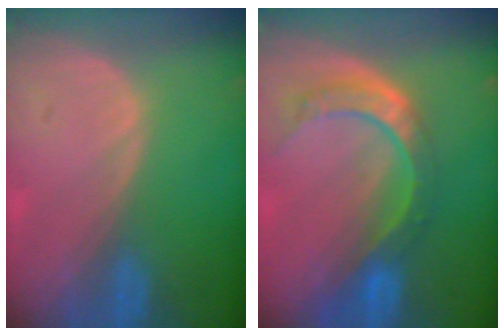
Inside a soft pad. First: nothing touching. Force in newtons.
{"total": 8.8, "press": 7.3, "slide": 5.0}